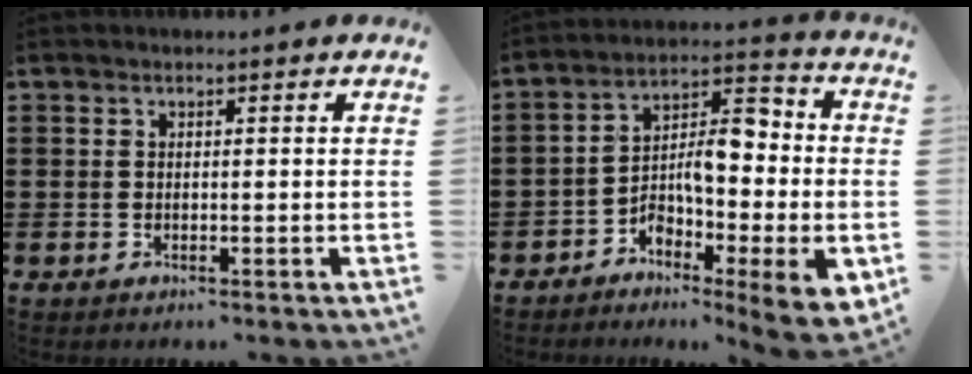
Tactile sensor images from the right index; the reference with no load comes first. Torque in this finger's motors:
{"motor_torque": [2.14, 0.00, 0.67, 0.21]}